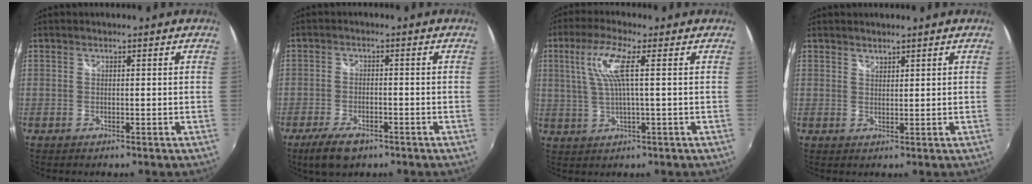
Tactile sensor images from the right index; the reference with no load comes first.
{"total": 7.0, "force": [-4.7, 2.9, 4.3], "torque": [-0.107, -0.018, -0.081]}
{"total": 7.4, "force": [1.9, 0.2, 7.1], "torque": [-0.138, 0.003, 0.043]}
{"total": 1.3, "force": [1.3, 0.4, 0.1], "torque": [0.002, 0.001, 0.023]}